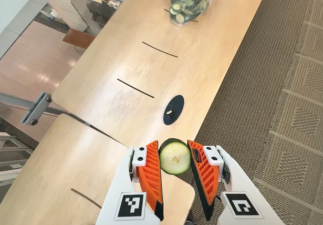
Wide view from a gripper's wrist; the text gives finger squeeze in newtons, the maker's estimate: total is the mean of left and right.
{"total": 8.4, "left": 8.3, "right": 8.5}